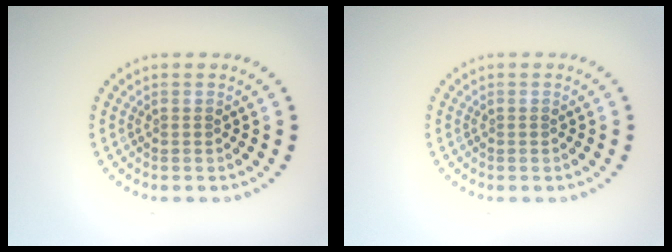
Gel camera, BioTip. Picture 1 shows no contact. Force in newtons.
{"total": 0.0}